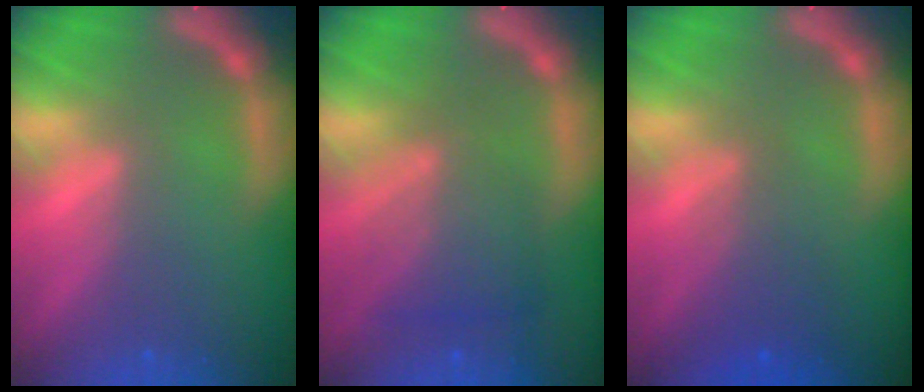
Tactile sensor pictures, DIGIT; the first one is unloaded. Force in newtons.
{"total": 5.5}
{"total": 3.0}